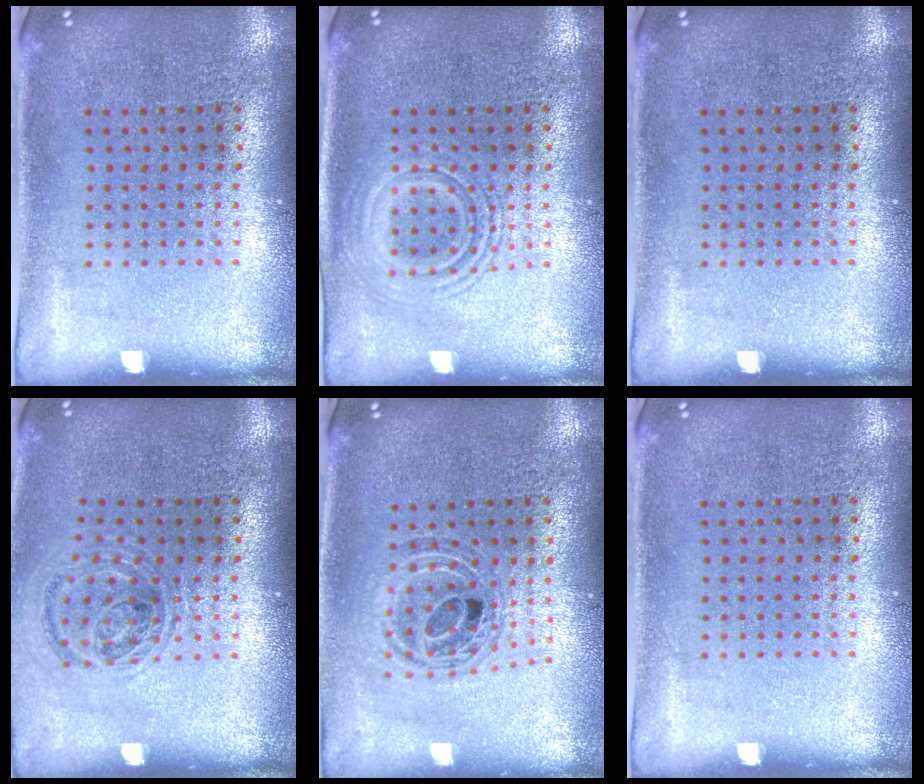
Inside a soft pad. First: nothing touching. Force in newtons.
{"total": 2.8, "press": 2.7, "slide": 0.5}
{"total": 0.0}
{"total": 1.0, "press": 1.0, "slide": 0.1}
{"total": 0.8, "press": 0.8, "slide": 0.2}
{"total": 0.0}